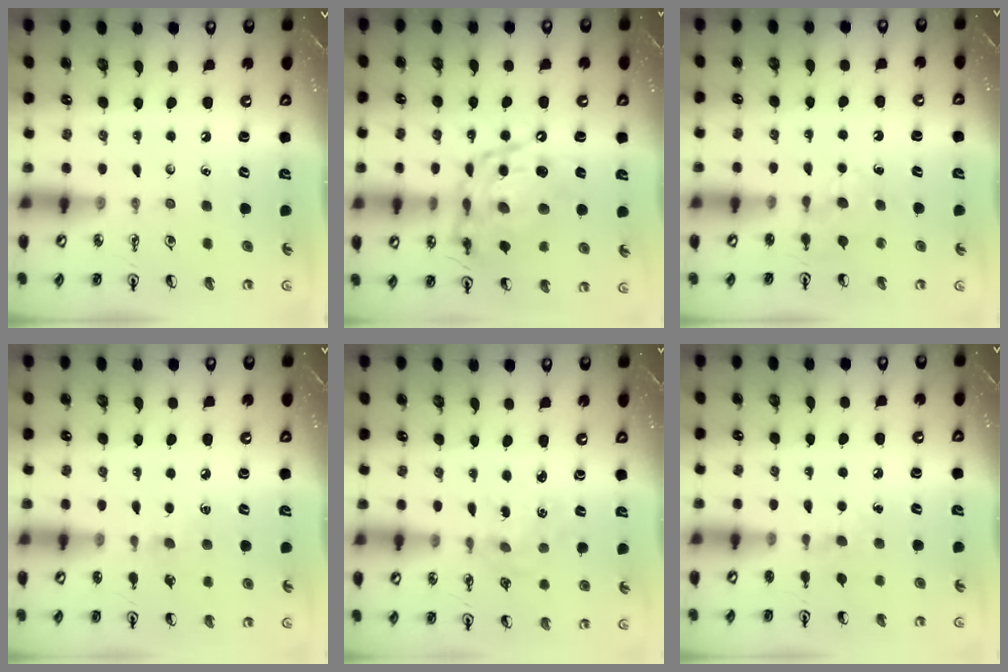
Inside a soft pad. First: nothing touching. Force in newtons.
{"total": 16.6, "press": 16.5, "slide": 1.5}
{"total": 4.5, "press": 4.4, "slide": 0.6}
{"total": 5.6, "press": 5.6, "slide": 0.7}
{"total": 4.2, "press": 4.2, "slide": 0.4}
{"total": 4.9, "press": 4.8, "slide": 0.8}